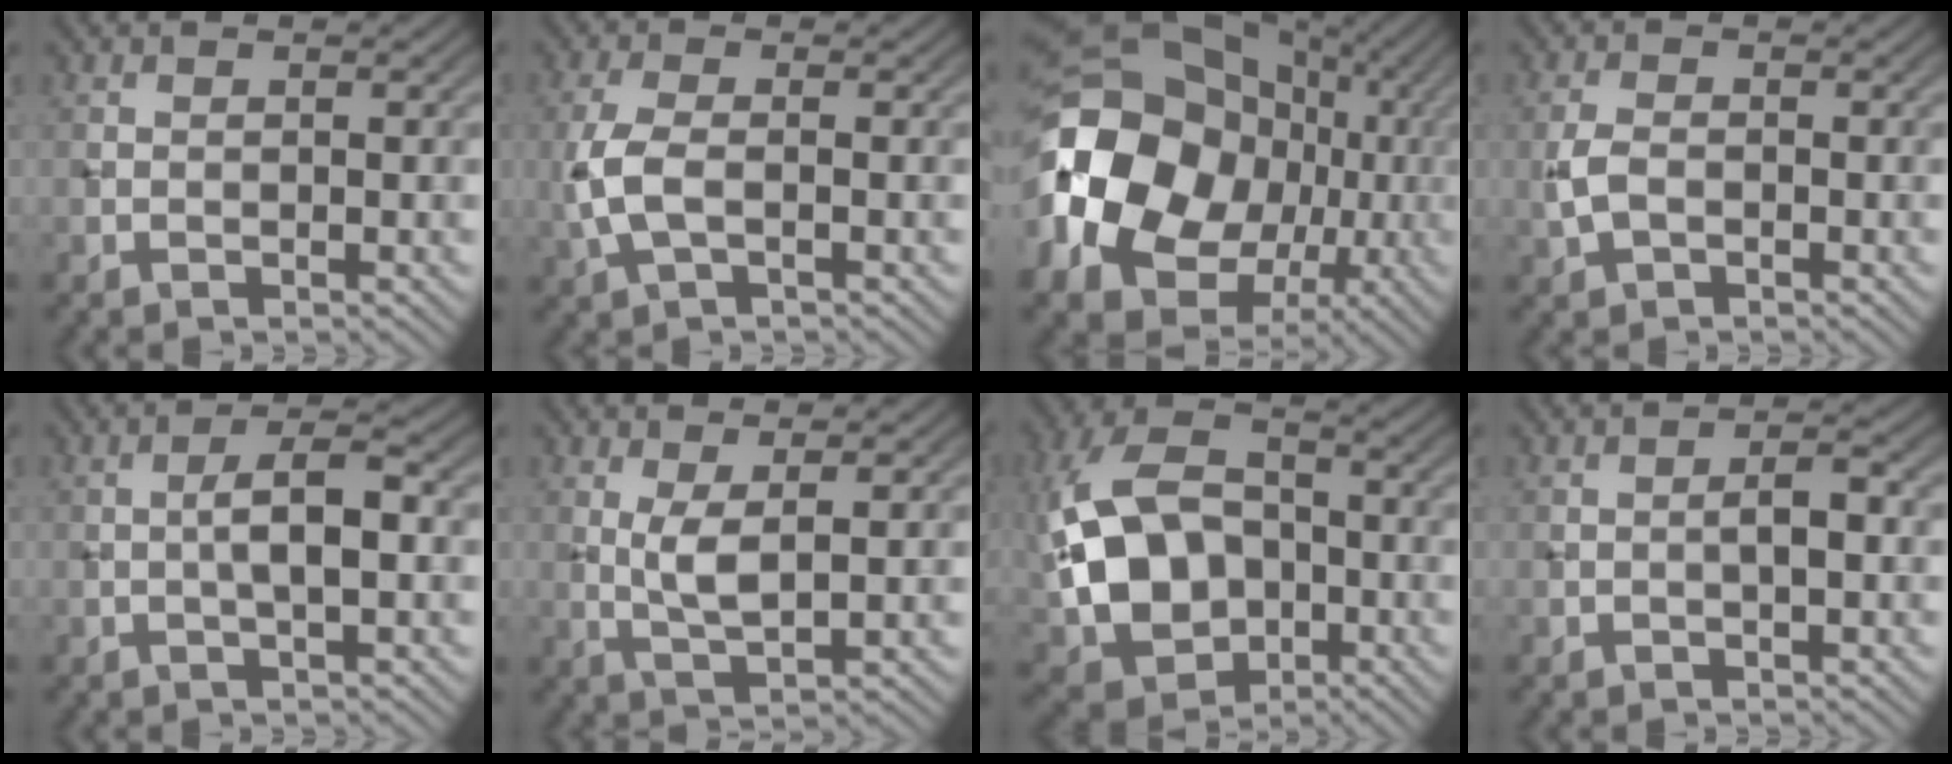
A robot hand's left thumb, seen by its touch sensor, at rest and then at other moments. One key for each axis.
{"total": 4.7, "fx": -0.8, "fy": 2.2, "fz": 4.1, "tx": -0.112, "ty": 0.000, "tz": -0.023}
{"total": 20.1, "fx": -2.1, "fy": 16.3, "fz": 11.6, "tx": -0.255, "ty": -0.025, "tz": -0.032}
{"total": 2.9, "fx": -0.7, "fy": 1.8, "fz": 2.2, "tx": -0.057, "ty": 0.000, "tz": -0.017}
{"total": 3.9, "fx": -0.3, "fy": 1.0, "fz": 3.8, "tx": -0.067, "ty": 0.011, "tz": -0.010}
{"total": 3.6, "fx": 0.9, "fy": 0.9, "fz": 3.4, "tx": -0.074, "ty": -0.005, "tz": 0.022}
{"total": 13.6, "fx": -1.9, "fy": 9.7, "fz": 9.4, "tx": -0.229, "ty": 0.006, "tz": -0.045}
{"total": 2.0, "fx": -0.3, "fy": 0.6, "fz": 1.9, "tx": -0.031, "ty": 0.007, "tz": -0.009}